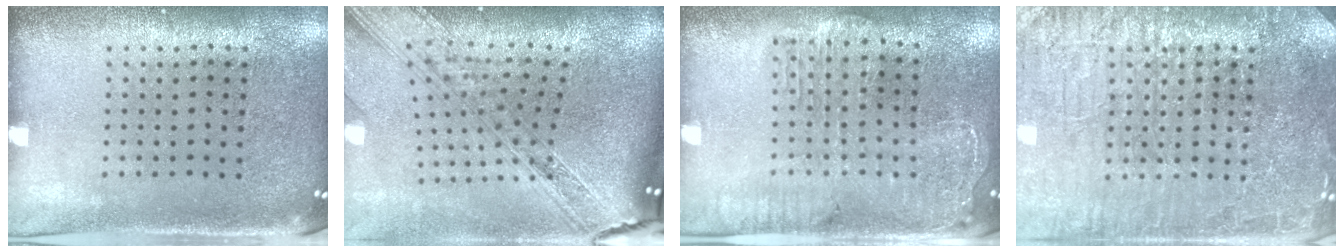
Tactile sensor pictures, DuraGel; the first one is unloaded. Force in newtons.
{"total": 3.5, "press": 2.6, "slide": 2.4}
{"total": 2.0, "press": 1.8, "slide": 0.8}
{"total": 6.9, "press": 6.9, "slide": 1.0}